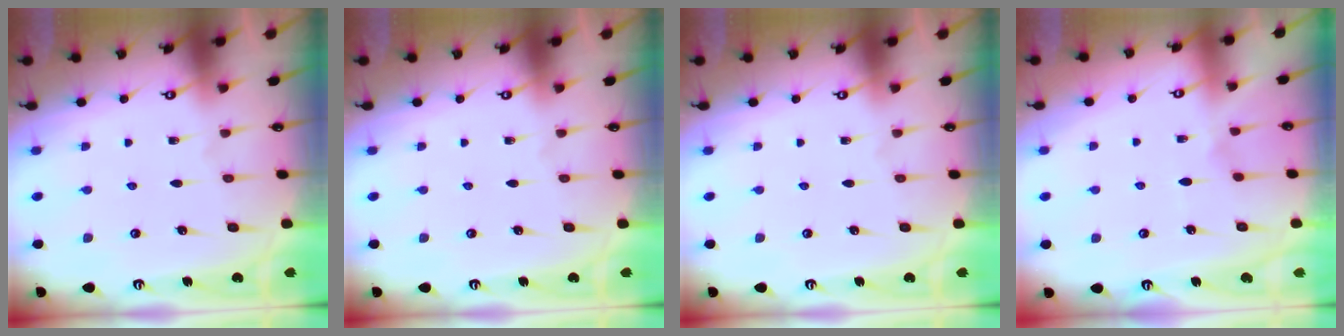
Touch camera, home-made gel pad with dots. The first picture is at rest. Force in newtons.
{"total": 0.0}
{"total": 0.0}
{"total": 2.8, "press": 2.8, "slide": 0.5}